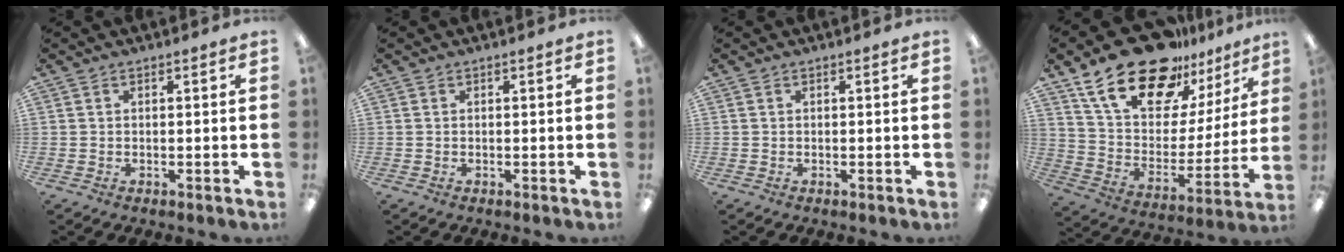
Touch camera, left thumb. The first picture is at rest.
{"total": 0.0}
{"total": 0.0}
{"total": 23.7, "force": [17.3, 11.5, 11.6], "torque": [-0.199, -0.112, 0.306]}